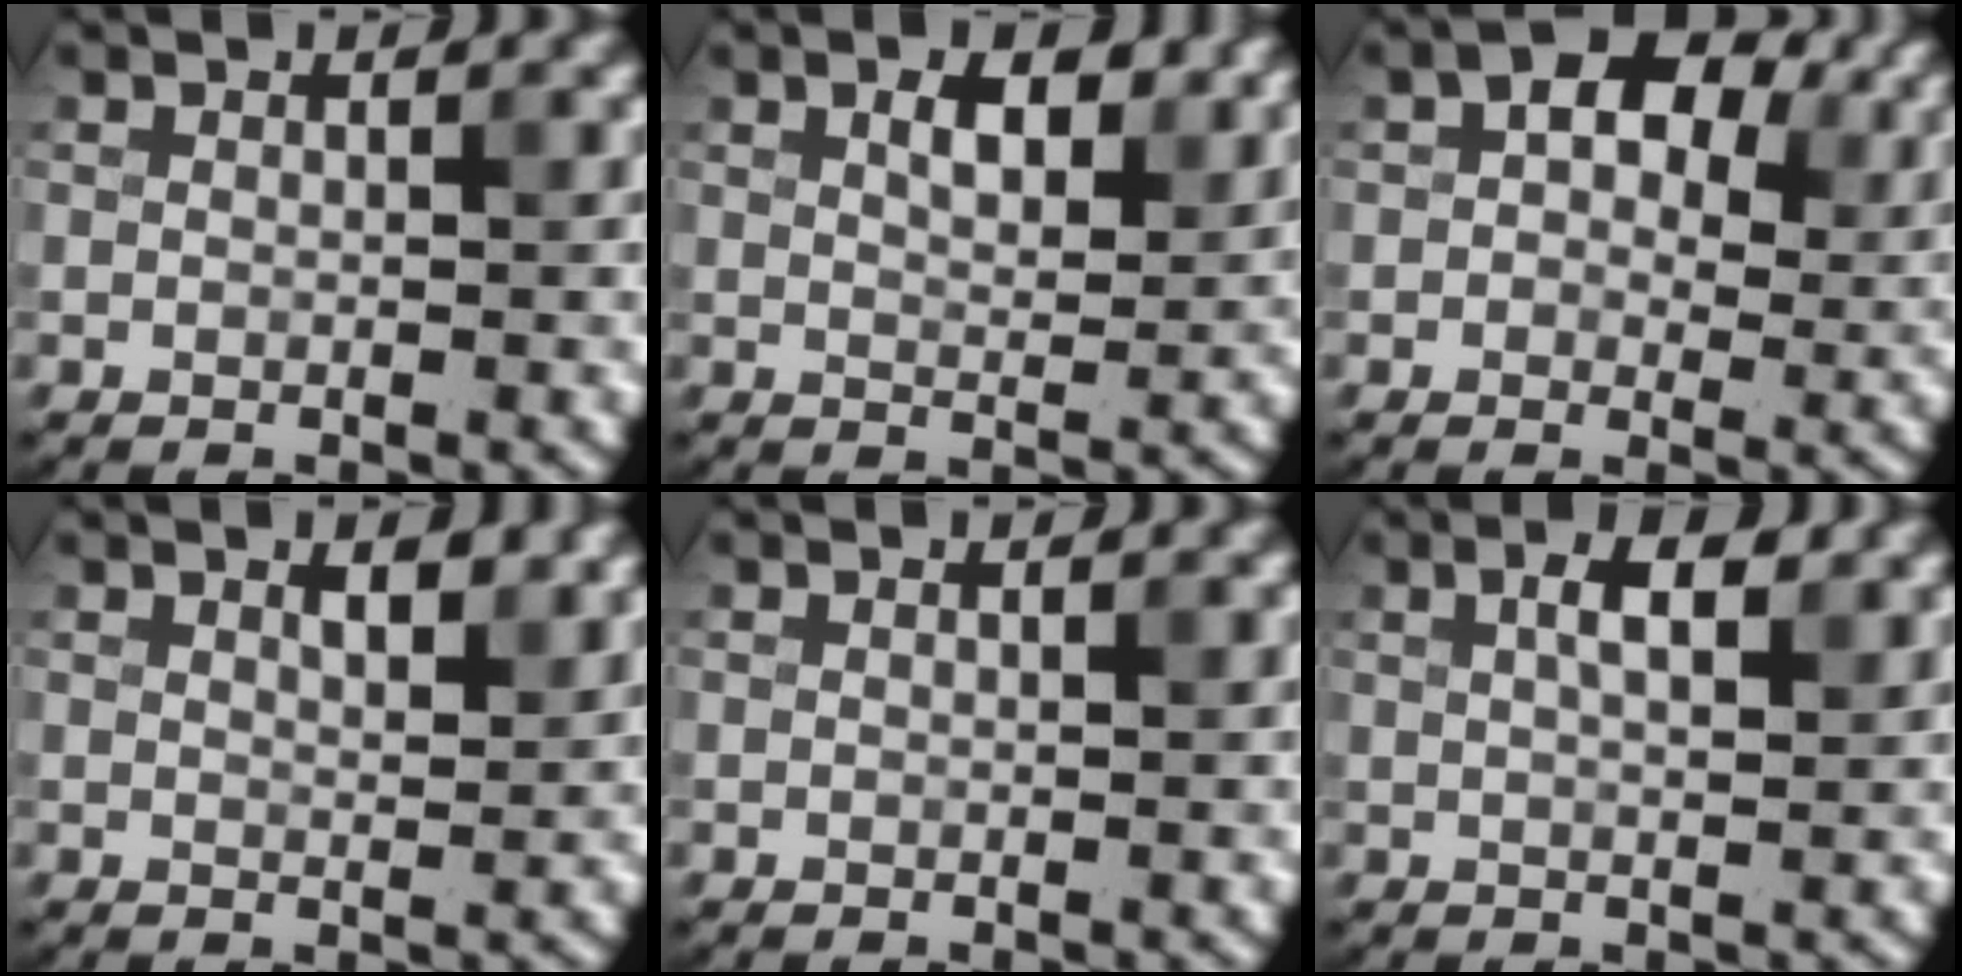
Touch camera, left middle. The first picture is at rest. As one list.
[{"total": 3.3, "force": [1.7, 1.5, 2.4], "torque": [-0.043, 0.002, 0.028]}, {"total": 7.9, "force": [3.0, 4.7, 5.5], "torque": [-0.072, 0.006, 0.030]}, {"total": 1.8, "force": [1.3, 0.5, 1.1], "torque": [-0.016, -0.002, 0.023]}, {"total": 0.0}, {"total": 2.8, "force": [1.2, 1.0, 2.3], "torque": [-0.041, 0.007, 0.020]}]